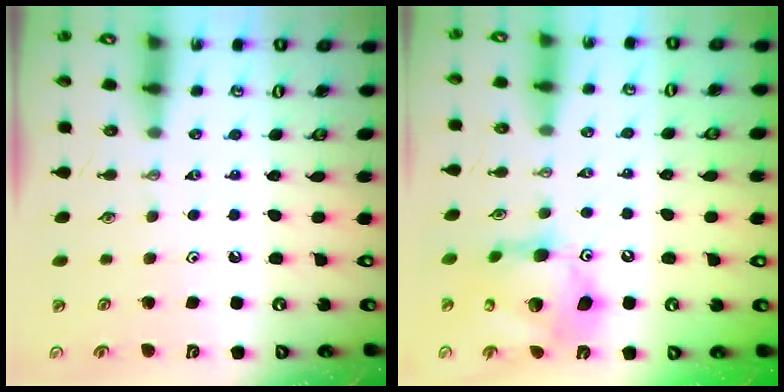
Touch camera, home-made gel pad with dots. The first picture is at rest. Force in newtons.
{"total": 15.6, "press": 15.5, "slide": 1.8}